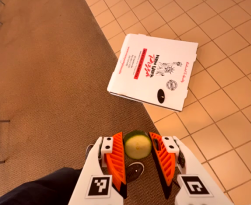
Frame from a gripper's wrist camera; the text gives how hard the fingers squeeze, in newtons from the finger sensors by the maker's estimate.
{"total": 7.8, "left": 7.4, "right": 8.1}